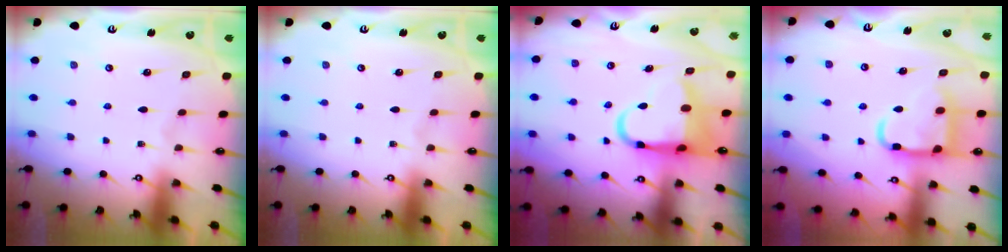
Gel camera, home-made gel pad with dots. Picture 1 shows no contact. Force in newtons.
{"total": 0.0}
{"total": 8.8, "press": 8.3, "slide": 2.9}
{"total": 13.6, "press": 13.5, "slide": 1.5}